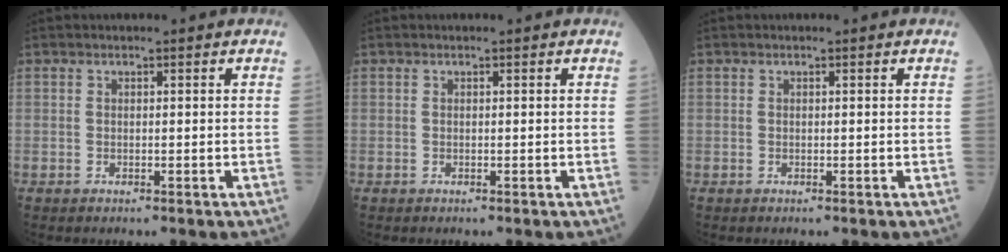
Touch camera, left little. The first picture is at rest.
{"total": 0.0}
{"total": 0.0}